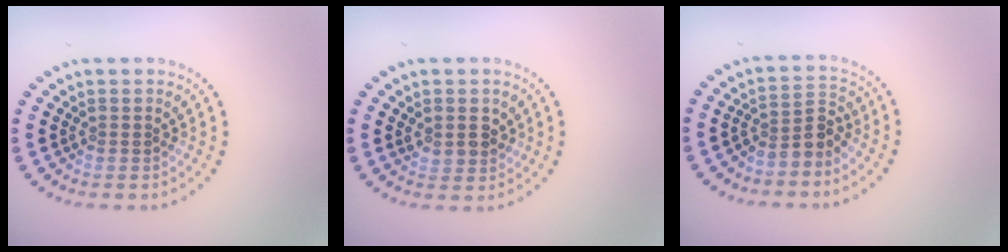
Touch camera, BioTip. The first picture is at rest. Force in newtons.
{"total": 2.0, "press": 1.9, "slide": 0.6}
{"total": 2.7, "press": 2.0, "slide": 1.8}